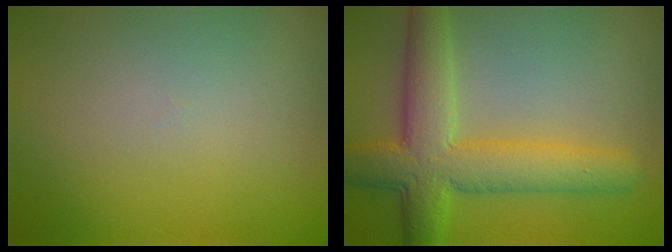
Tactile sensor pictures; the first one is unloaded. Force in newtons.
{"total": 7.3, "press": 7.3, "slide": 0.3}